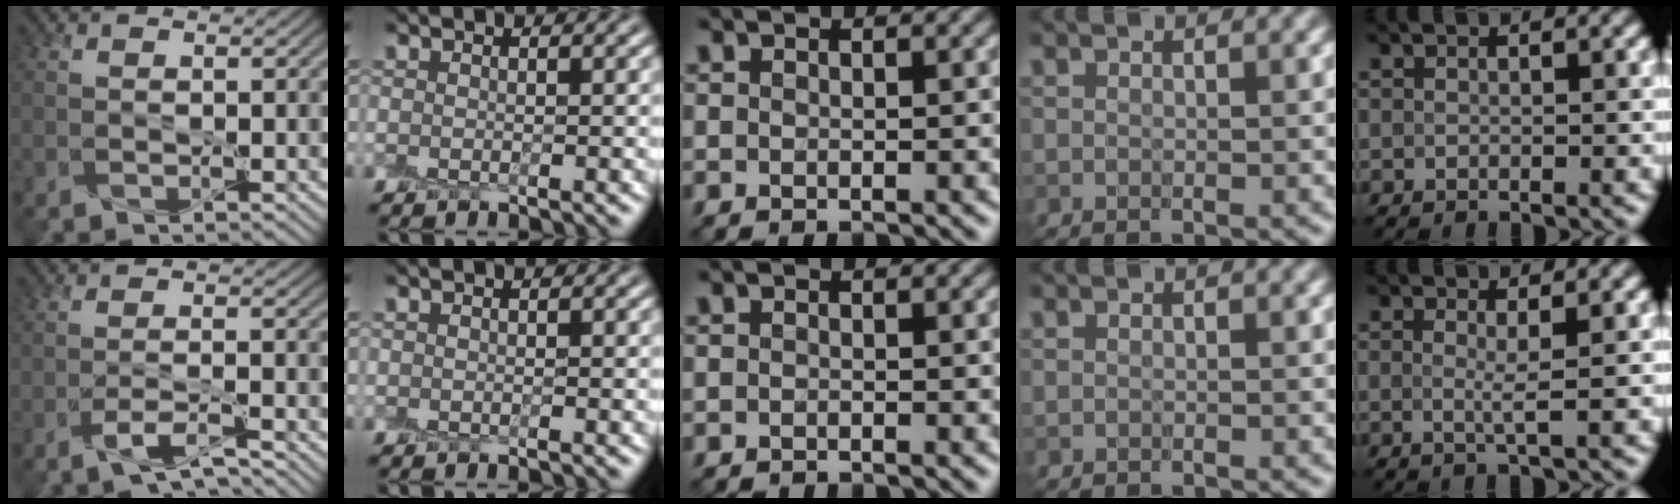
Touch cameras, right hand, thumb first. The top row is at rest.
{"thumb": {"total": 4.0, "force": [-2.8, 0.7, 2.7], "torque": [-0.055, 0.000, -0.055]}, "little": {"total": 1.3, "force": [0.2, 0.1, 1.2], "torque": [-0.024, -0.007, -0.001]}}